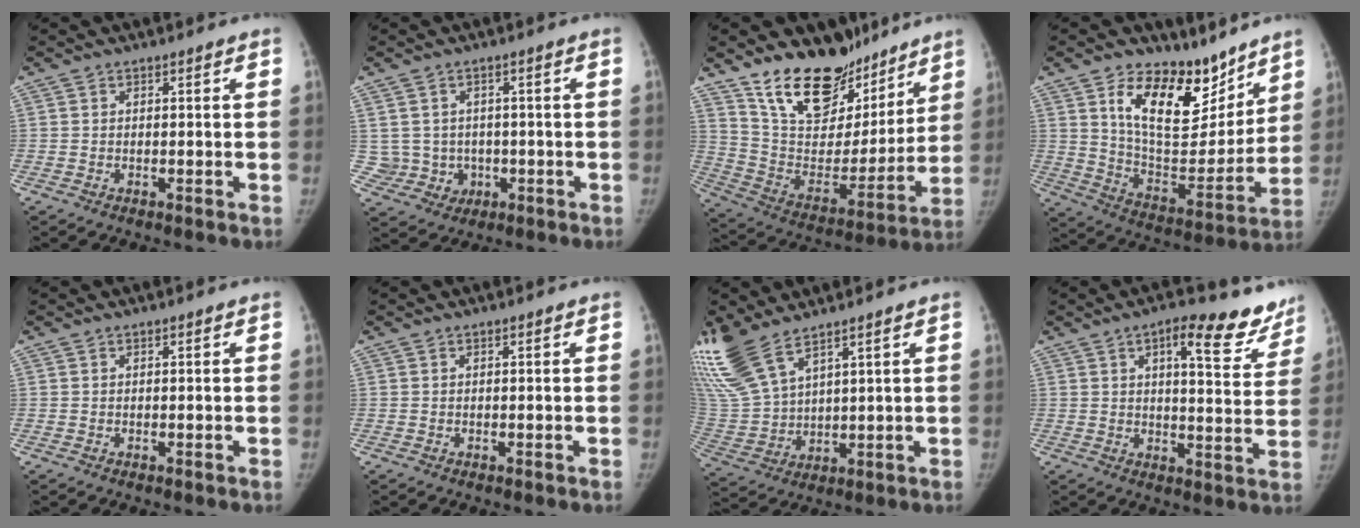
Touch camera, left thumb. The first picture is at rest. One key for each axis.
{"total": 6.0, "fx": 0.2, "fy": 5.8, "fz": 1.4, "tx": -0.004, "ty": 0.008, "tz": 0.020}
{"total": 23.0, "fx": 17.4, "fy": 11.4, "fz": 9.8, "tx": -0.115, "ty": -0.096, "tz": 0.298}
{"total": 19.0, "fx": 12.1, "fy": 9.8, "fz": 10.9, "tx": -0.115, "ty": -0.086, "tz": 0.212}
{"total": 0.0}
{"total": 0.0}
{"total": 13.7, "fx": 10.1, "fy": 4.6, "fz": 8.1, "tx": -0.184, "ty": -0.037, "tz": 0.221}
{"total": 13.6, "fx": 9.1, "fy": 5.0, "fz": 8.7, "tx": -0.067, "ty": -0.048, "tz": 0.111}